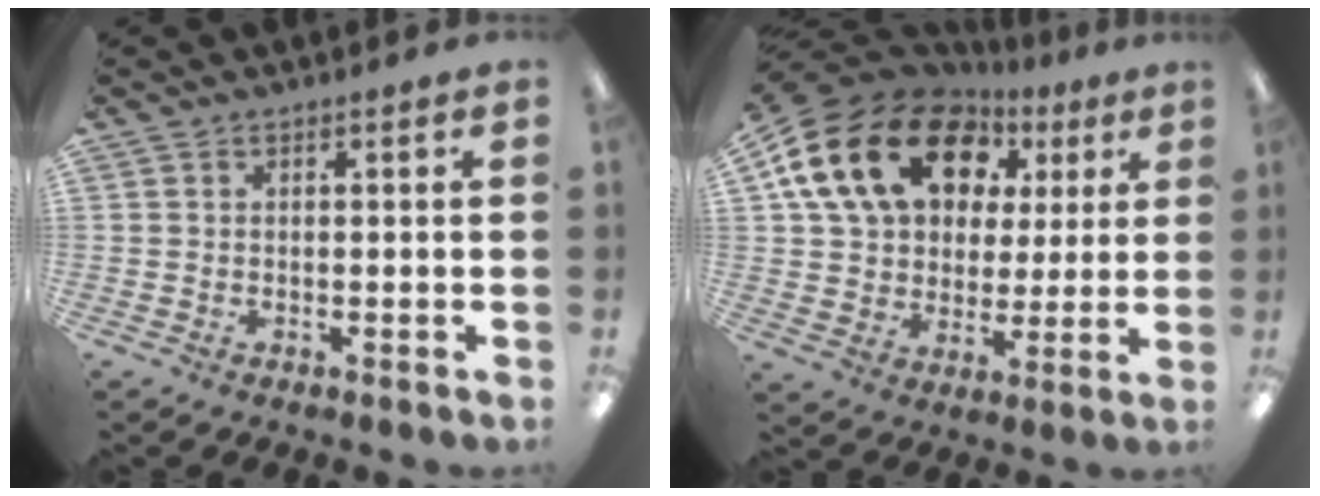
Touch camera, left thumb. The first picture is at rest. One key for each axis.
{"total": 22.3, "fx": 9.7, "fy": 15.8, "fz": 12.3, "tx": -0.235, "ty": -0.025, "tz": 0.182}